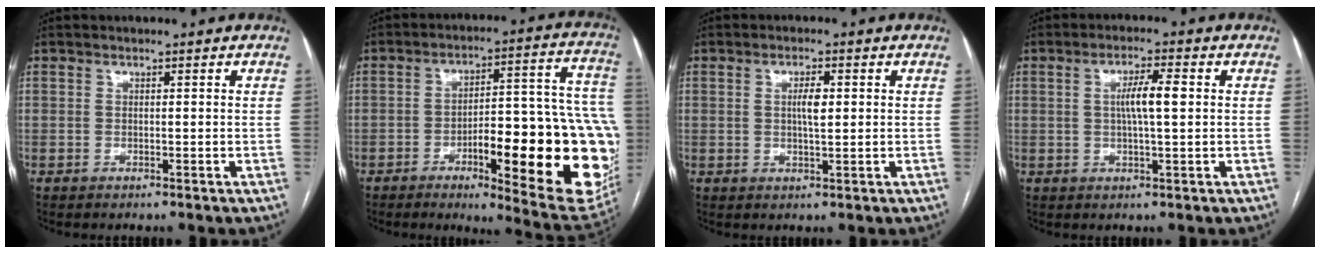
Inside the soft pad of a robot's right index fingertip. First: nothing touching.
{"total": 26.8, "force": [-6.8, 5.9, 25.3], "torque": [-0.254, 0.018, -0.073]}
{"total": 3.4, "force": [0.6, 0.9, 3.3], "torque": [-0.057, 0.001, 0.010]}
{"total": 5.0, "force": [0.6, 0.5, 5.0], "torque": [-0.091, 0.005, 0.010]}